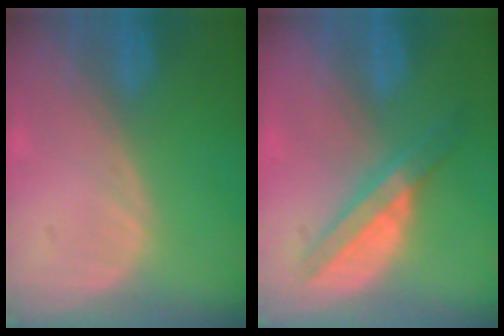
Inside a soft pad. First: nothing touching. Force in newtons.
{"total": 5.4, "press": 5.3, "slide": 1.3}